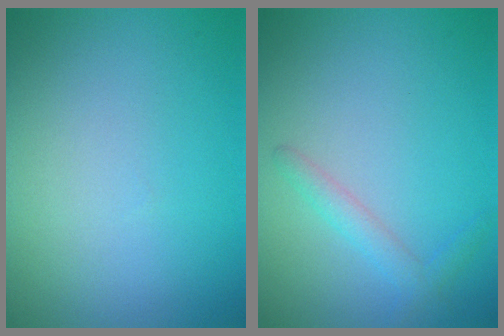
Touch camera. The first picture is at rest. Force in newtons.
{"total": 1.6, "press": 1.6, "slide": 0.1}